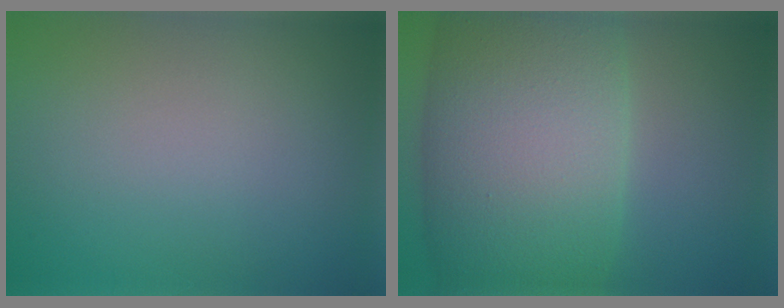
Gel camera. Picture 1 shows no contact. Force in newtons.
{"total": 15.4, "press": 15.4, "slide": 0.4}